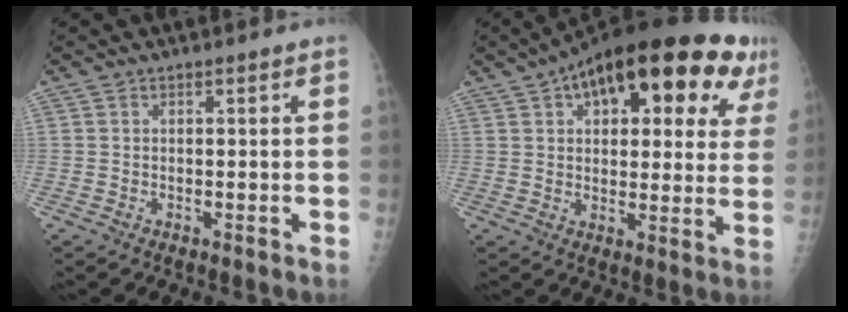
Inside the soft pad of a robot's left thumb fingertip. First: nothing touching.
{"total": 26.3, "force": [12.0, 11.7, 20.2], "torque": [-0.264, 0.022, 0.164]}